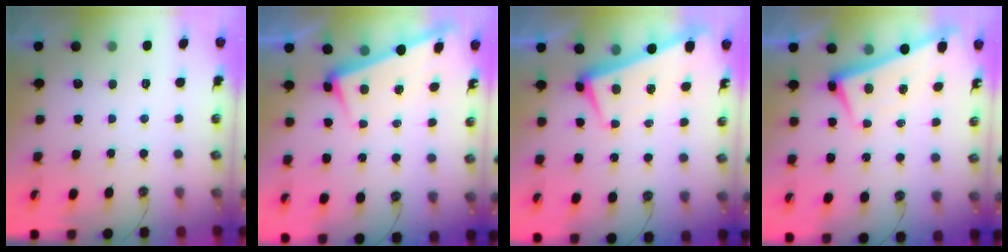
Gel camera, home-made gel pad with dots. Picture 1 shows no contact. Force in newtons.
{"total": 3.0, "press": 2.9, "slide": 0.8}
{"total": 2.5, "press": 2.4, "slide": 0.4}
{"total": 2.6, "press": 2.5, "slide": 0.3}